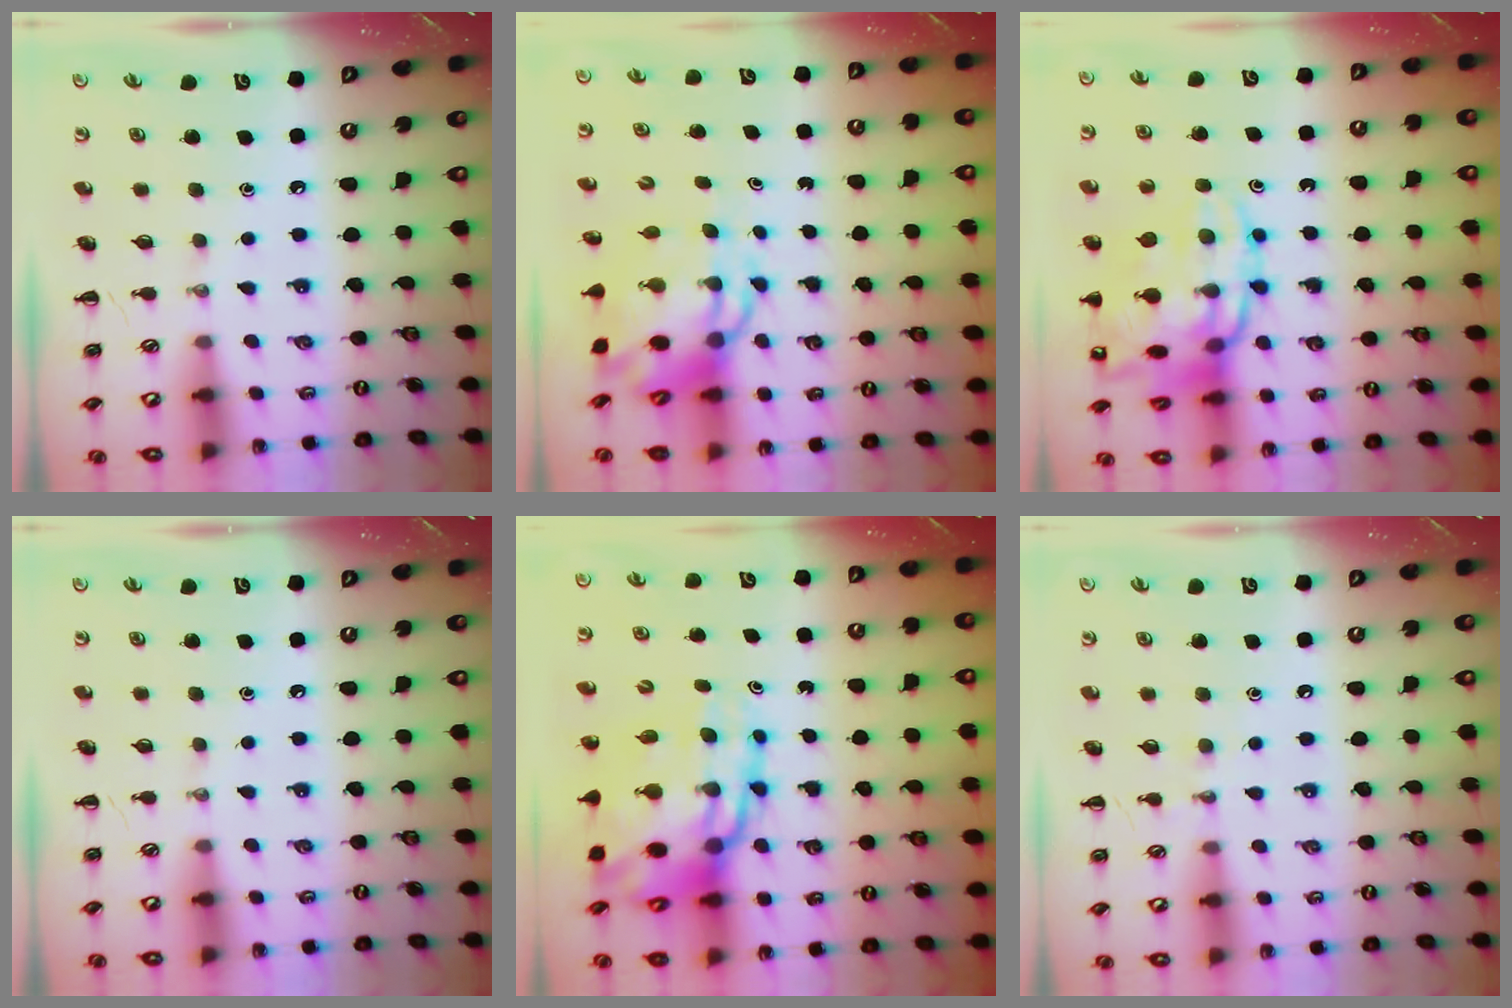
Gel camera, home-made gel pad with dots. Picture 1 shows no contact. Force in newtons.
{"total": 7.9, "press": 7.6, "slide": 2.2}
{"total": 20.4, "press": 20.2, "slide": 2.5}
{"total": 0.0}
{"total": 17.5, "press": 16.8, "slide": 4.9}
{"total": 5.0, "press": 4.8, "slide": 1.4}